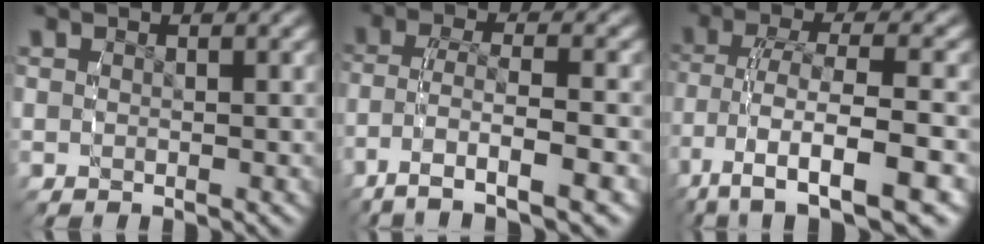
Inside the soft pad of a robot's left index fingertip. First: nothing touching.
{"total": 5.4, "force": [-3.0, 2.0, 4.0], "torque": [-0.091, -0.030, -0.030]}
{"total": 9.2, "force": [-5.4, 4.1, 6.3], "torque": [-0.140, -0.044, -0.054]}